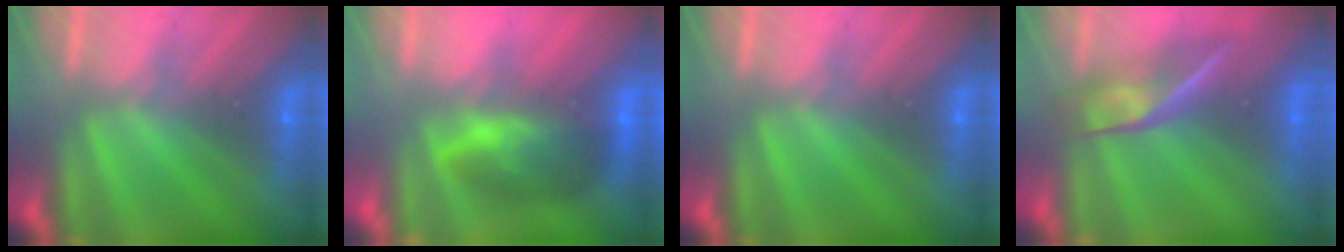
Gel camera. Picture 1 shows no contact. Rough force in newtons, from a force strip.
{"total": 7.5}
{"total": 0.0}
{"total": 2.6}